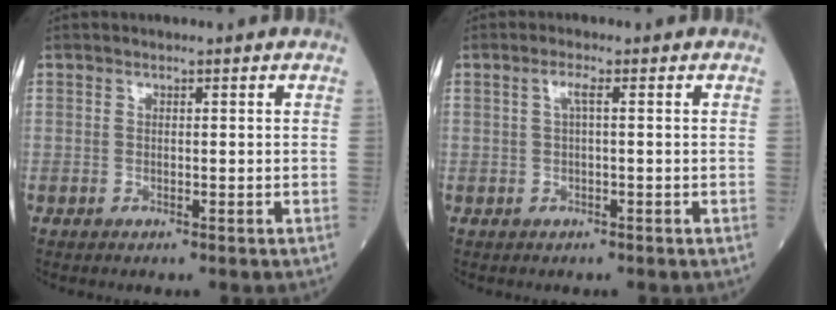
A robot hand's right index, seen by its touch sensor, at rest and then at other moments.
{"total": 1.6, "force": [0.3, 0.1, 1.5], "torque": [-0.033, 0.005, 0.004]}